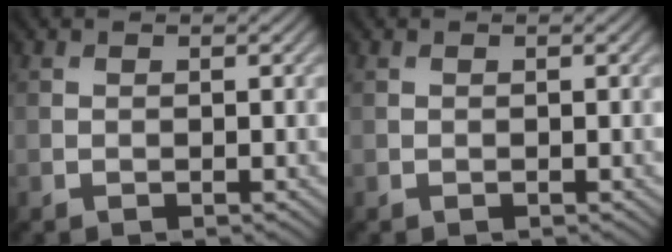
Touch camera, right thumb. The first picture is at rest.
{"total": 0.0}